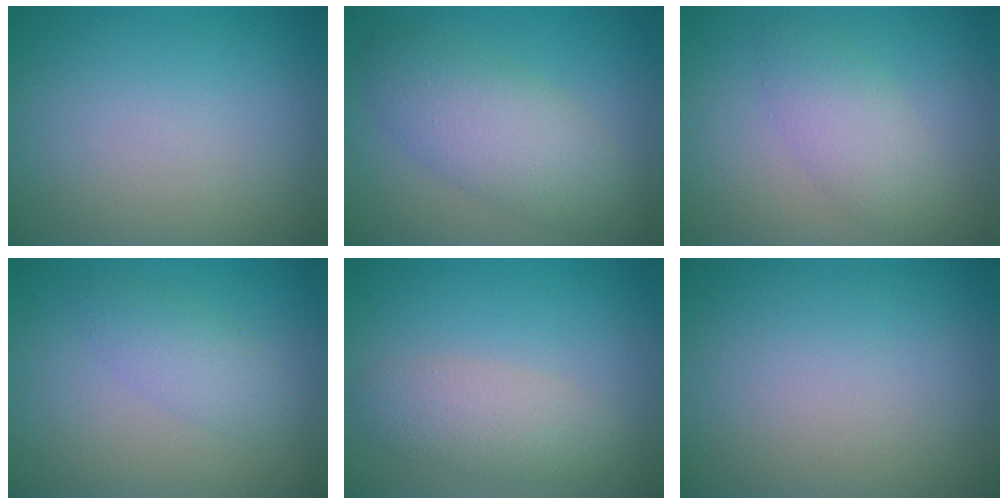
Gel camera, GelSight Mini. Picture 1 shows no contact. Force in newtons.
{"total": 5.4, "press": 5.4, "slide": 0.1}
{"total": 3.2, "press": 3.2, "slide": 0.1}
{"total": 2.2, "press": 2.2, "slide": 0.1}
{"total": 2.9, "press": 2.9, "slide": 0.2}
{"total": 0.0}